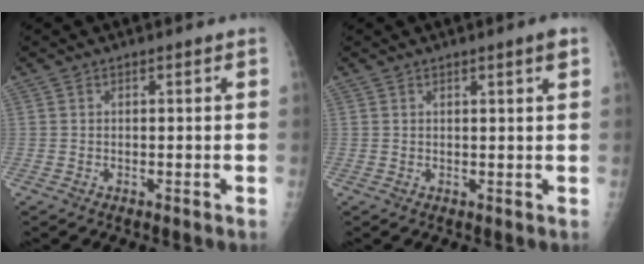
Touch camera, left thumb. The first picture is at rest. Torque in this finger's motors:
{"motor_torque": [-0.12, 0.02, -0.09, -0.11, 0.05]}